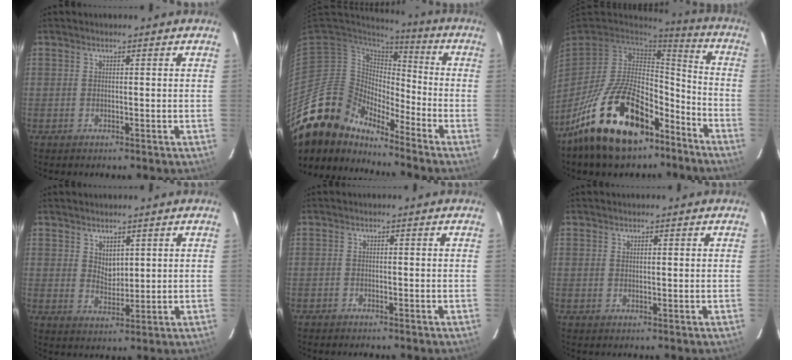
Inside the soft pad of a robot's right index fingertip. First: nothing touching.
{"total": 13.5, "force": [-12.3, 5.1, 2.1], "torque": [-0.045, 0.018, -0.241]}
{"total": 23.2, "force": [-14.3, 11.7, 14.0], "torque": [-0.269, 0.018, -0.221]}
{"total": 3.4, "force": [2.1, 2.1, 1.6], "torque": [-0.021, -0.002, 0.039]}
{"total": 1.5, "force": [-1.3, 0.6, 0.1], "torque": [-0.016, 0.000, -0.023]}
{"total": 0.7, "force": [0.4, 0.2, 0.6], "torque": [-0.011, 0.003, 0.008]}